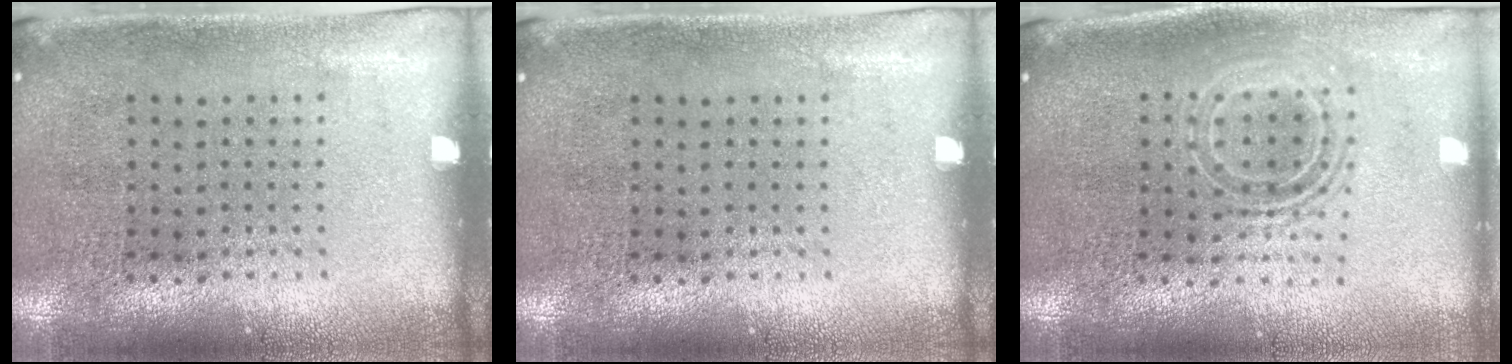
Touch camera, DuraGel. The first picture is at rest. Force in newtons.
{"total": 0.0}
{"total": 1.7, "press": 1.4, "slide": 1.1}